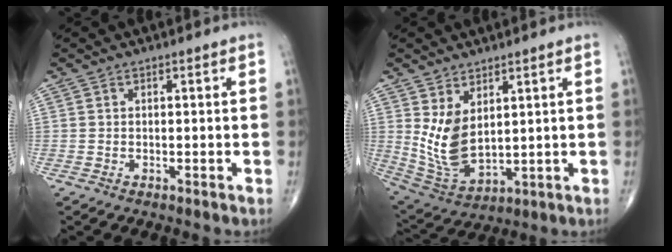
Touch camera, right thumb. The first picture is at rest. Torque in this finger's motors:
{"motor_torque": [-0.04, 0.37, 1.05, 0.41, 0.18]}